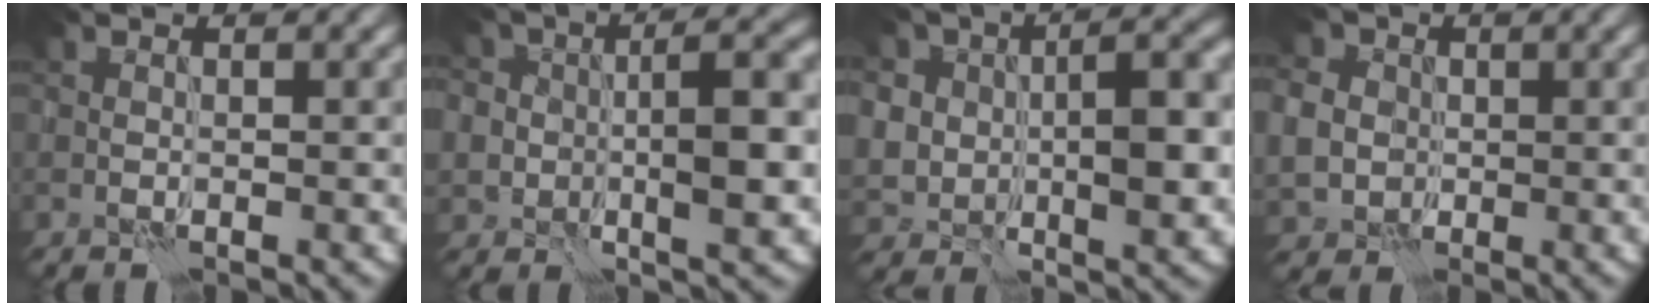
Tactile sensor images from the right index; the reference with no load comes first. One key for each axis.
{"total": 8.2, "fx": -1.1, "fy": 4.9, "fz": 6.5, "tx": -0.103, "ty": 0.003, "tz": -0.020}
{"total": 8.9, "fx": 0.2, "fy": 6.2, "fz": 6.3, "tx": -0.094, "ty": 0.003, "tz": 0.002}
{"total": 6.9, "fx": 0.3, "fy": 6.3, "fz": 2.9, "tx": -0.076, "ty": 0.010, "tz": -0.015}